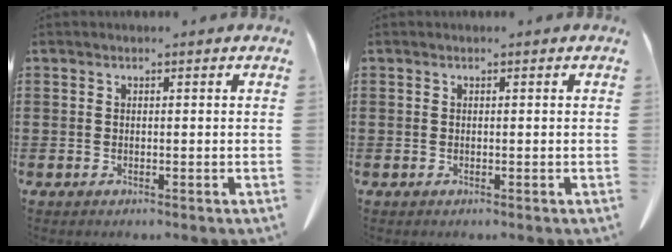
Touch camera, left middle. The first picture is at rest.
{"total": 0.0}